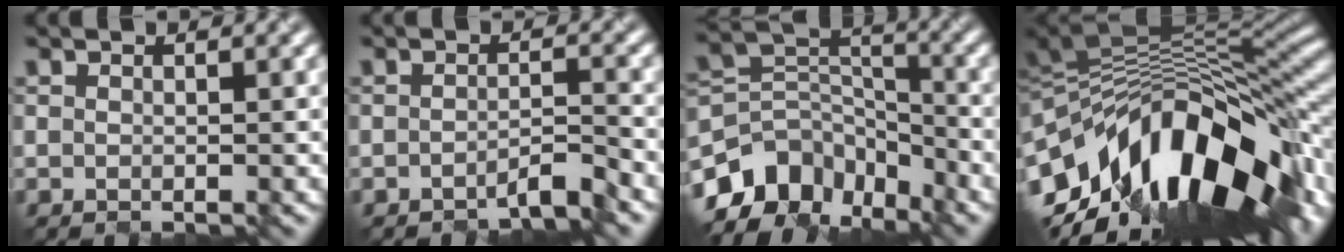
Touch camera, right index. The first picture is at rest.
{"total": 1.9, "force": [-1.8, 0.0, 0.8], "torque": [-0.010, 0.003, -0.036]}
{"total": 8.7, "force": [-5.9, 5.3, 3.5], "torque": [-0.064, -0.005, -0.120]}
{"total": 16.2, "force": [-5.1, 8.0, 13.0], "torque": [-0.212, 0.017, -0.098]}